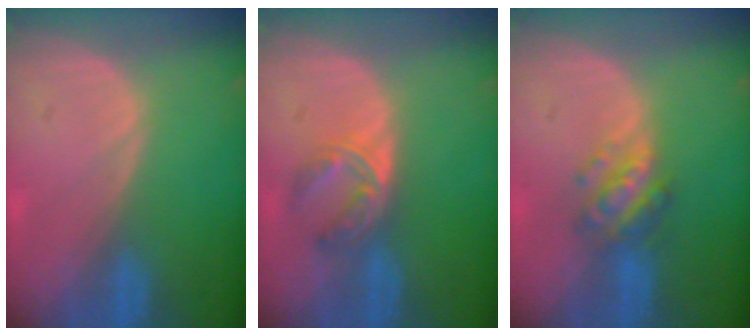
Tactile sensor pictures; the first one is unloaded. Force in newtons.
{"total": 5.7, "press": 4.5, "slide": 3.5}
{"total": 5.6, "press": 5.0, "slide": 2.5}